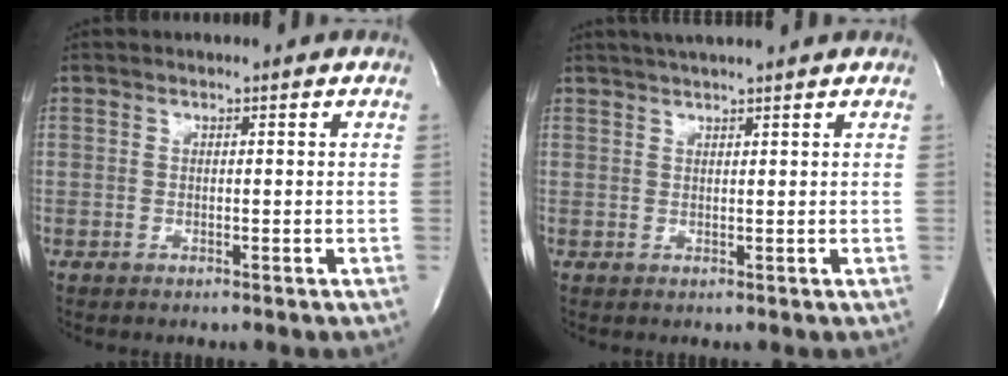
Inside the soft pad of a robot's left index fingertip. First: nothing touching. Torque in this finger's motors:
{"motor_torque": [-0.17, -0.22, 0.07, 0.02]}